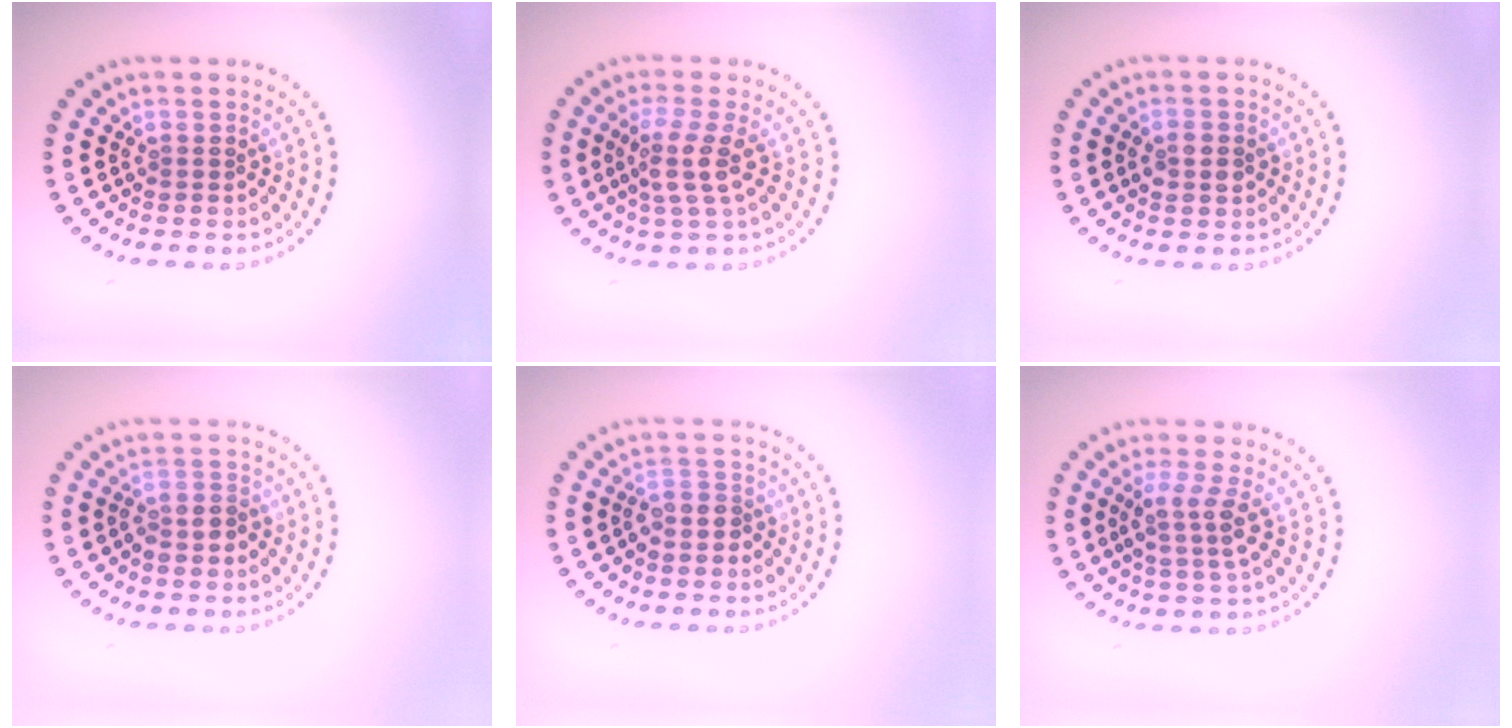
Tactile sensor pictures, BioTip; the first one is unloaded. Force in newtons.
{"total": 3.1, "press": 2.4, "slide": 1.9}
{"total": 2.3, "press": 2.3, "slide": 0.1}
{"total": 1.9, "press": 1.5, "slide": 1.1}
{"total": 2.0, "press": 1.6, "slide": 1.2}
{"total": 2.7, "press": 2.2, "slide": 1.7}